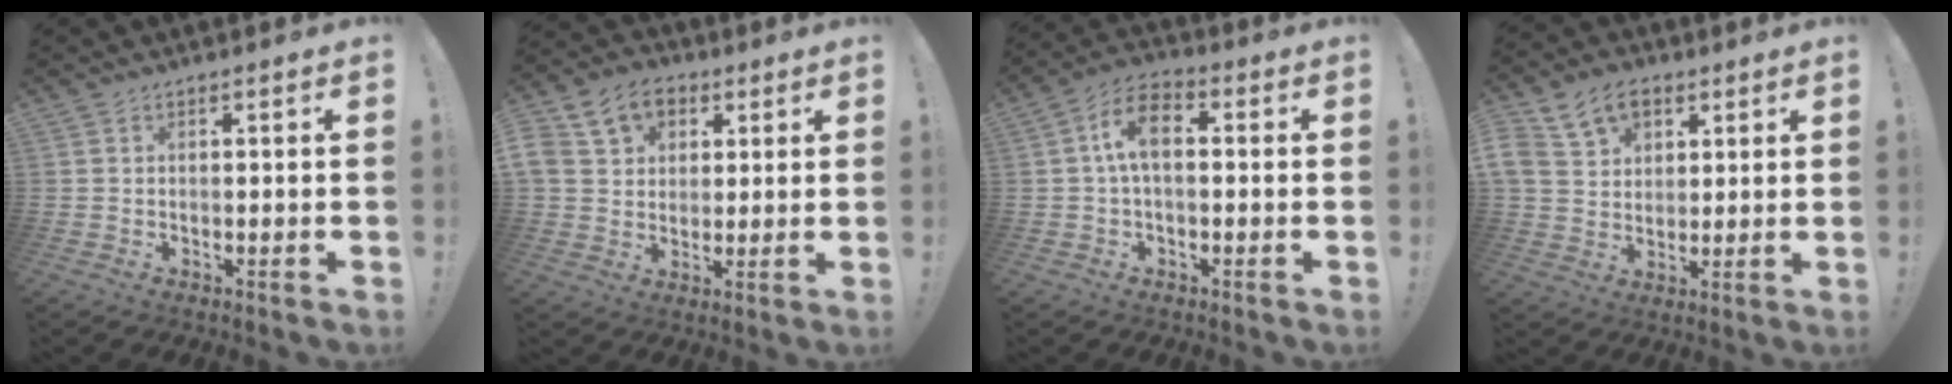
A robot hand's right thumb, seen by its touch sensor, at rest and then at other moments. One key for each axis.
{"total": 13.4, "fx": 5.5, "fy": 10.4, "fz": 6.4, "tx": -0.104, "ty": -0.017, "tz": 0.111}
{"total": 8.8, "fx": 0.7, "fy": 4.9, "fz": 7.3, "tx": -0.140, "ty": 0.012, "tz": 0.016}
{"total": 13.1, "fx": 6.2, "fy": 9.6, "fz": 6.4, "tx": -0.106, "ty": -0.020, "tz": 0.126}